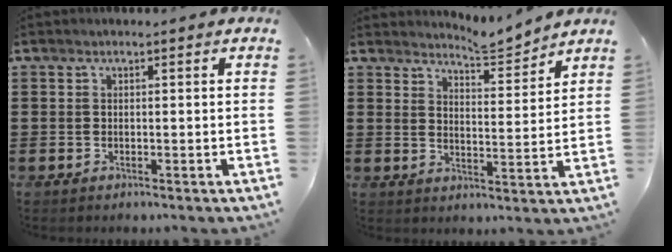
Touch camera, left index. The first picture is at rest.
{"total": 4.7, "force": [4.6, -0.2, 0.8], "torque": [-0.025, -0.029, 0.080]}